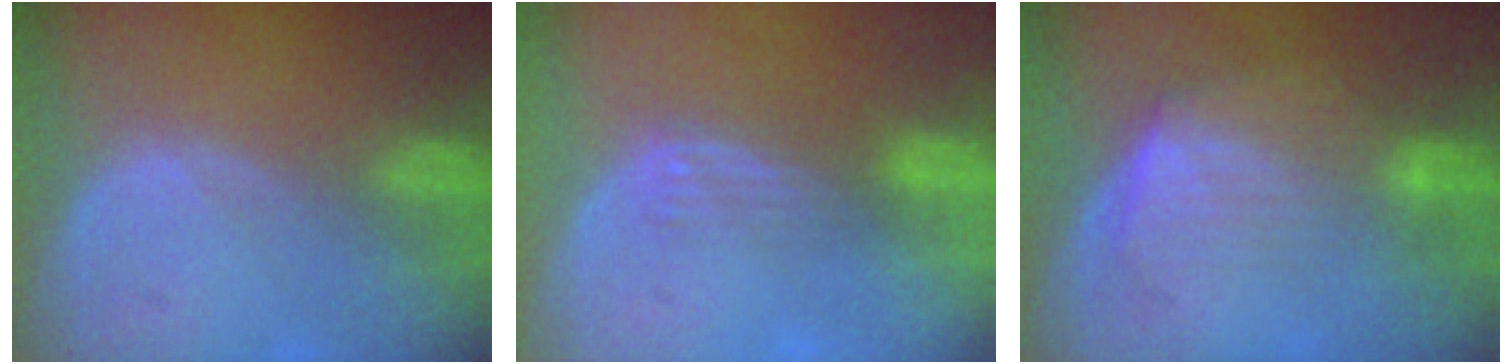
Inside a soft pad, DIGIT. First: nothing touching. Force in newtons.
{"total": 2.9, "press": 2.7, "slide": 1.2}
{"total": 6.4, "press": 6.3, "slide": 1.2}